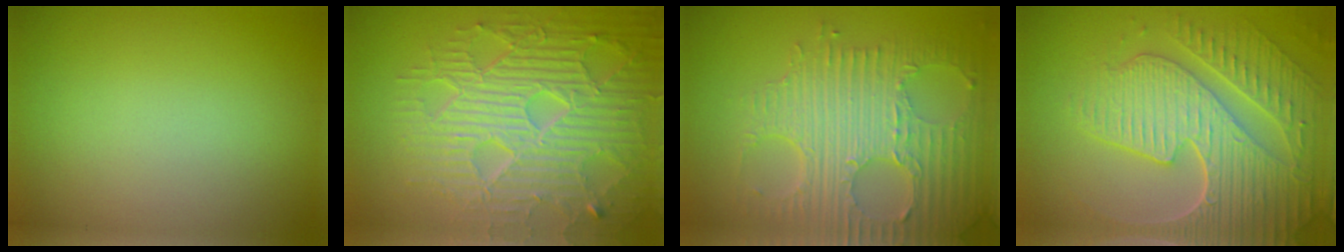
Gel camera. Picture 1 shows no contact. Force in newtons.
{"total": 9.0, "press": 6.4, "slide": 6.3}
{"total": 8.1, "press": 5.8, "slide": 5.7}
{"total": 9.7, "press": 6.6, "slide": 7.2}